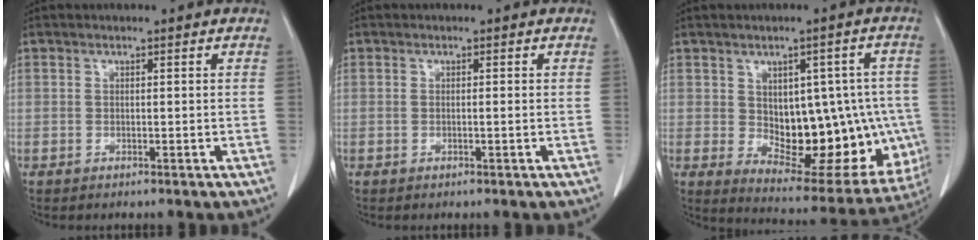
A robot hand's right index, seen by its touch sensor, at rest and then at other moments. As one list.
[{"total": 0.5, "force": [-0.1, 0.0, 0.5], "torque": [-0.011, 0.000, 0.000]}, {"total": 18.3, "force": [-1.2, 9.2, 15.8], "torque": [-0.182, 0.013, 0.015]}]